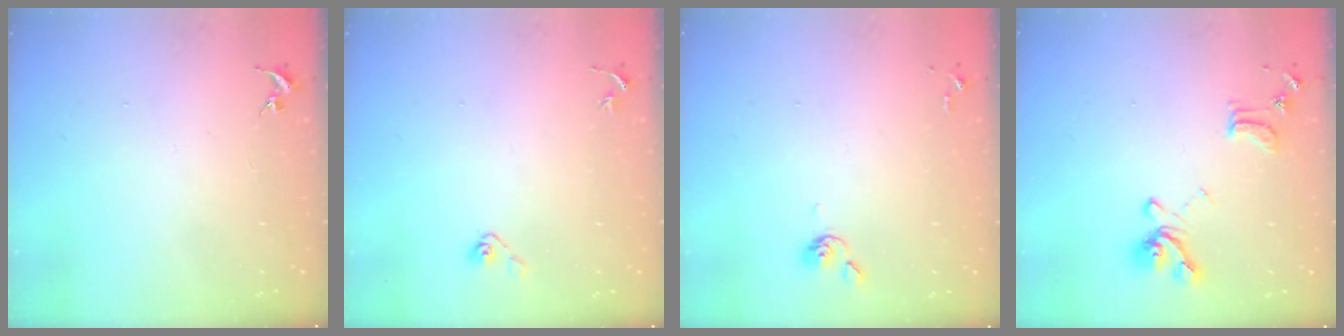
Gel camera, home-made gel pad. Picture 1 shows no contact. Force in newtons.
{"total": 3.8, "press": 3.3, "slide": 1.9}
{"total": 4.1, "press": 4.0, "slide": 0.7}
{"total": 14.3, "press": 14.2, "slide": 1.4}